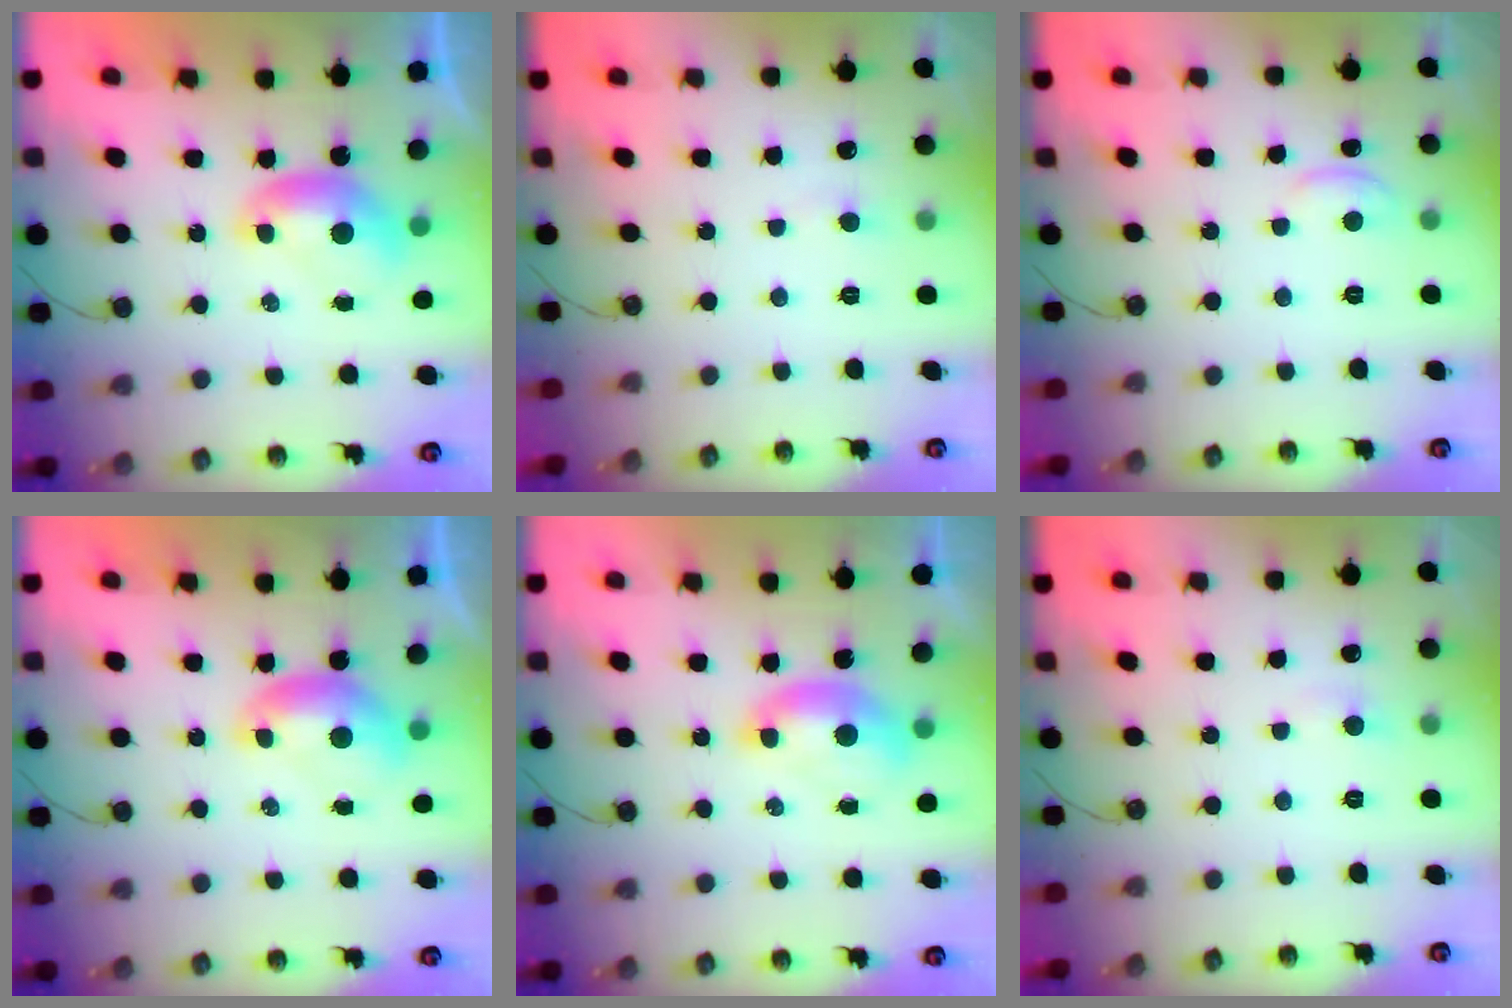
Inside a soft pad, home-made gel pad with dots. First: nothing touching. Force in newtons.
{"total": 1.0, "press": 0.9, "slide": 0.5}
{"total": 1.9, "press": 1.9, "slide": 0.2}
{"total": 0.0}
{"total": 1.6, "press": 1.5, "slide": 0.6}
{"total": 0.8, "press": 0.4, "slide": 0.6}